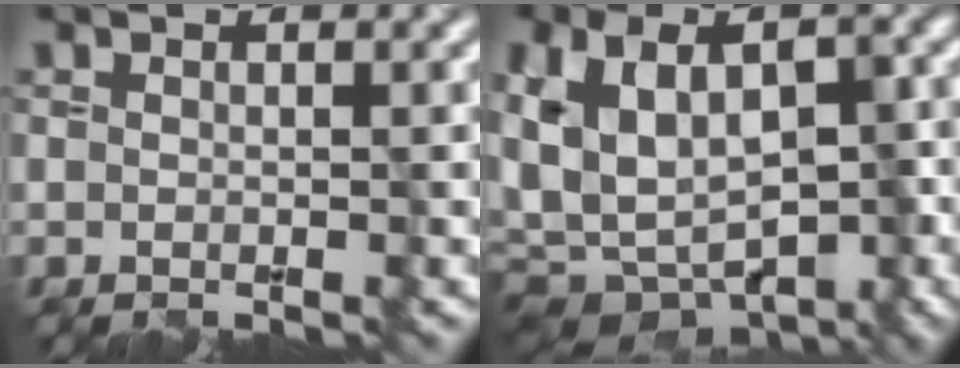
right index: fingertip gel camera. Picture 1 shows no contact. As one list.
[{"total": 12.5, "force": [-3.9, 8.2, 8.5], "torque": [-0.156, -0.006, -0.028]}]